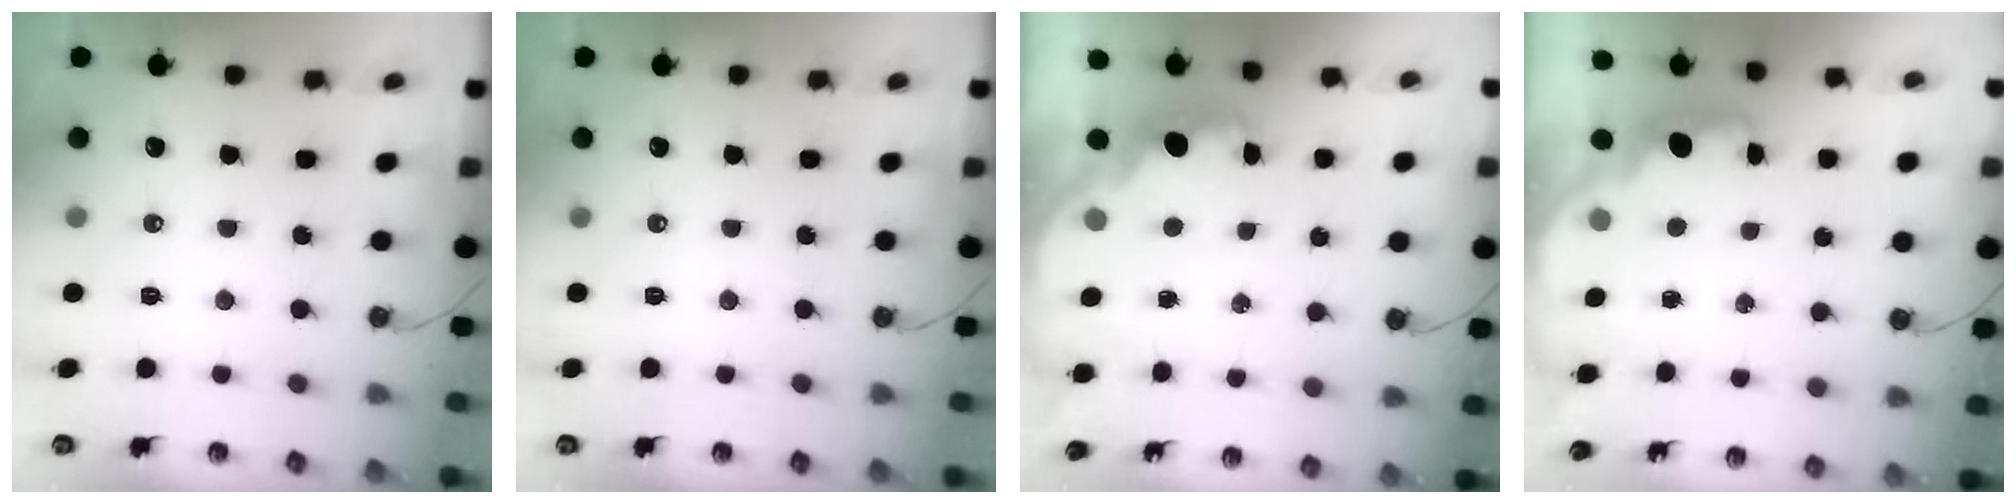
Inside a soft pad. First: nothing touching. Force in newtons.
{"total": 0.0}
{"total": 2.5, "press": 2.4, "slide": 0.8}
{"total": 2.0, "press": 1.8, "slide": 0.8}